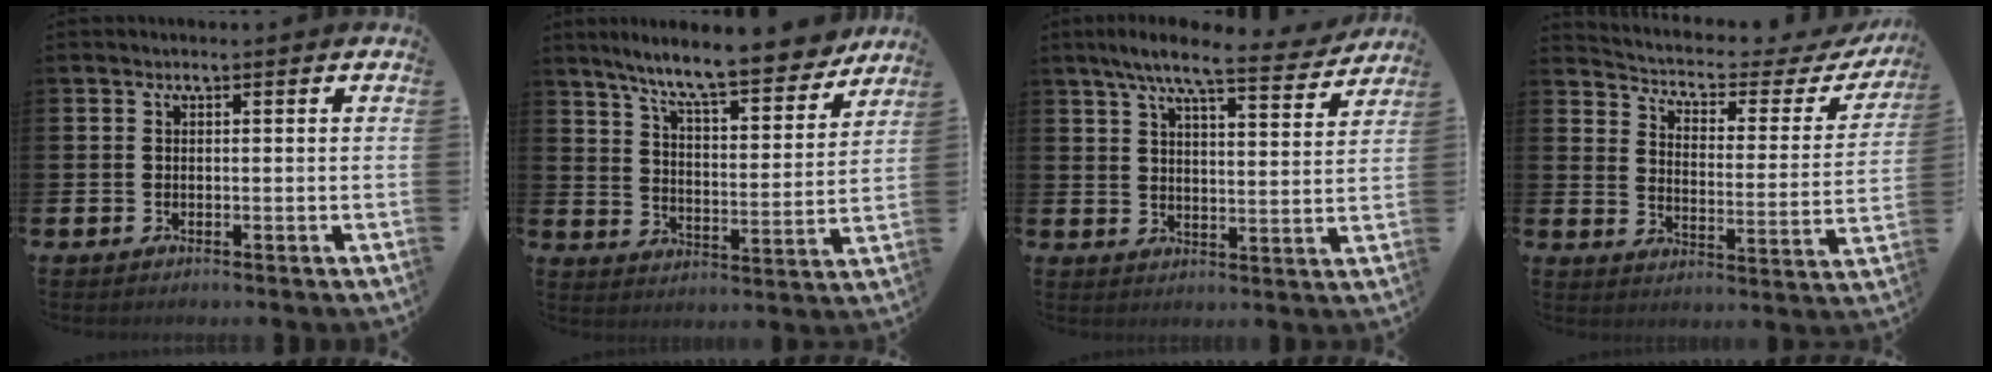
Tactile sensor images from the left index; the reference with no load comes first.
{"total": 10.4, "force": [9.4, 1.0, 4.2], "torque": [-0.104, -0.059, 0.162]}
{"total": 8.3, "force": [7.2, 0.9, 4.0], "torque": [-0.088, -0.033, 0.124]}
{"total": 4.2, "force": [3.5, 1.6, 1.7], "torque": [-0.061, -0.026, 0.049]}